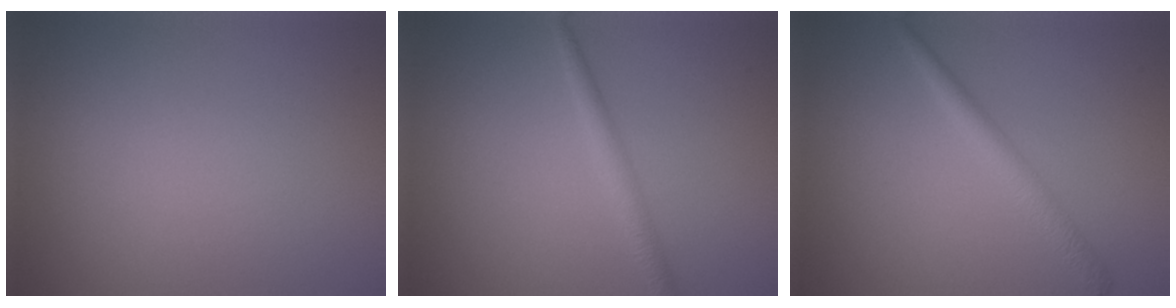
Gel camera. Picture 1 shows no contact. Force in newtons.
{"total": 1.9, "press": 1.9, "slide": 0.1}
{"total": 2.2, "press": 2.2, "slide": 0.0}